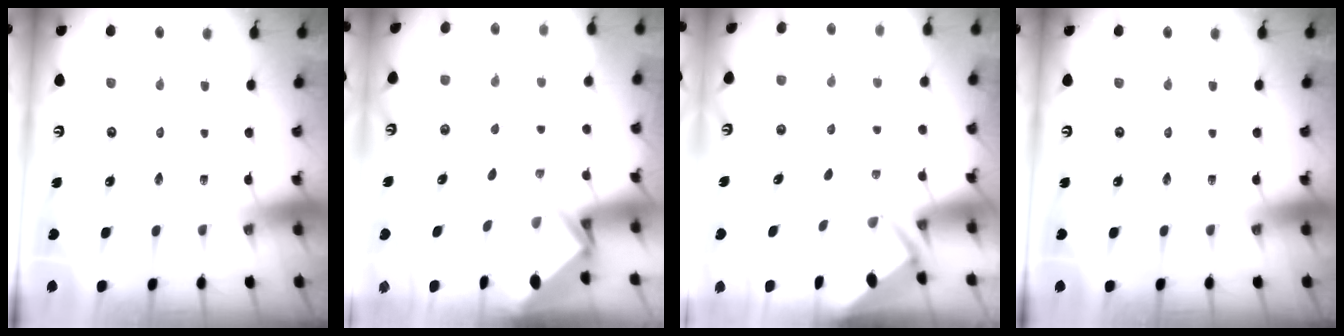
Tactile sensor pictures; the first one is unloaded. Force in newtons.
{"total": 3.8, "press": 3.8, "slide": 0.2}
{"total": 1.9, "press": 1.9, "slide": 0.1}
{"total": 0.0}